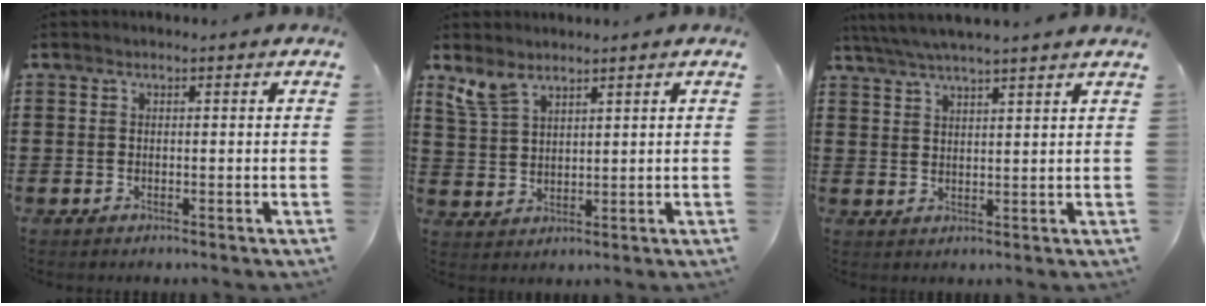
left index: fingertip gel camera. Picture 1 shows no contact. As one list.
[{"total": 5.1, "force": [3.8, 2.3, 2.5], "torque": [-0.062, -0.002, 0.074]}, {"total": 4.3, "force": [3.9, -0.5, 1.6], "torque": [-0.043, -0.012, 0.071]}]